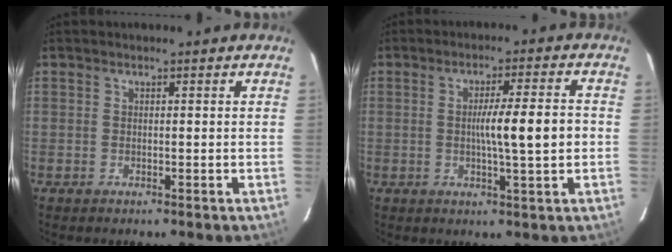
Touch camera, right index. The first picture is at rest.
{"total": 7.5, "force": [-0.4, -0.1, 7.4], "torque": [-0.117, 0.004, -0.006]}